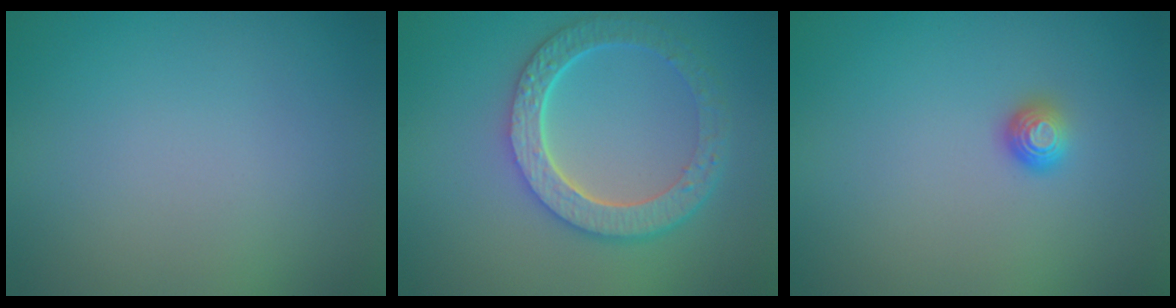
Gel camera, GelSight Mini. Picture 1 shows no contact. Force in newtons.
{"total": 6.1, "press": 4.5, "slide": 4.0}
{"total": 1.3, "press": 1.0, "slide": 0.9}